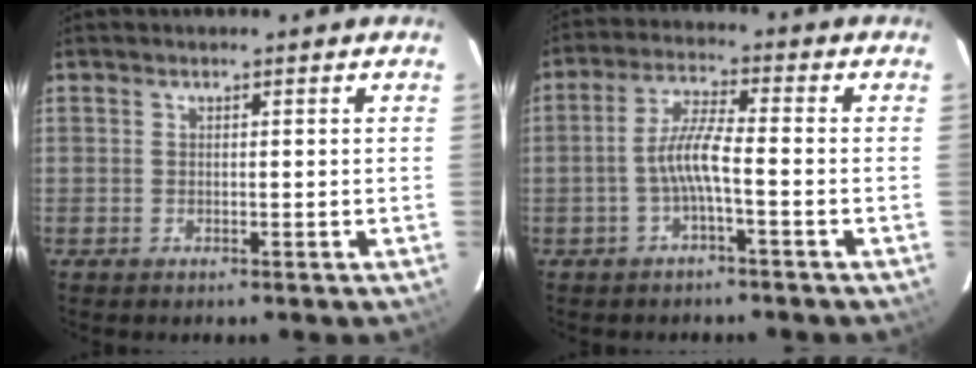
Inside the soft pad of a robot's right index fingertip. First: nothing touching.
{"total": 5.4, "force": [-2.0, 0.4, 5.0], "torque": [-0.110, 0.011, -0.036]}